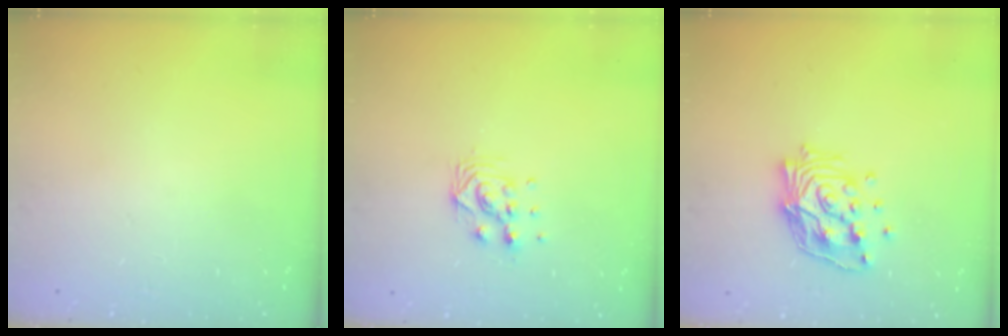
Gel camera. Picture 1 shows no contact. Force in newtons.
{"total": 7.8, "press": 7.8, "slide": 0.7}
{"total": 13.5, "press": 13.4, "slide": 1.0}